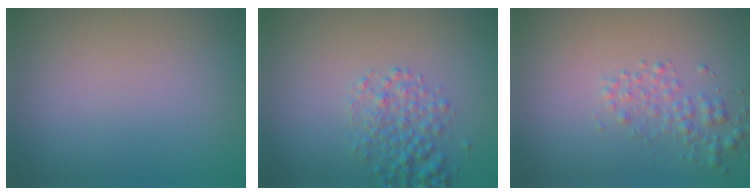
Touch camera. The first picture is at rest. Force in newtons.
{"total": 2.9, "press": 2.9, "slide": 0.2}
{"total": 2.1, "press": 2.1, "slide": 0.1}